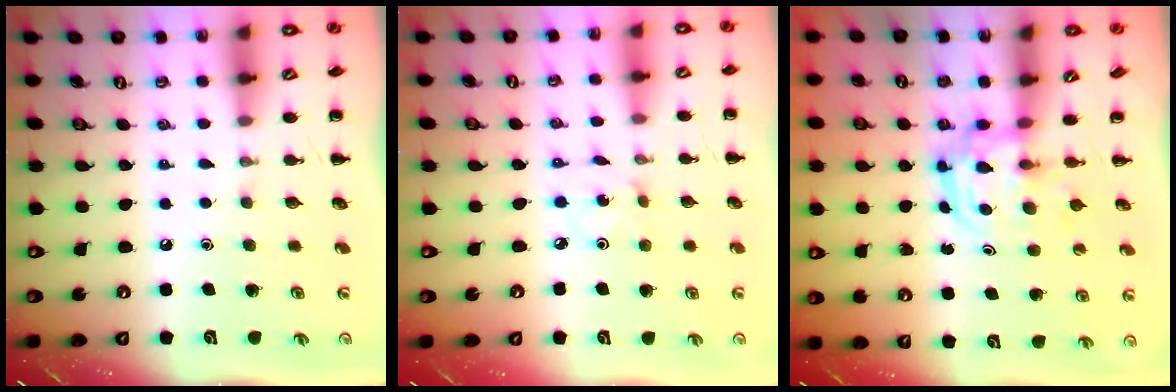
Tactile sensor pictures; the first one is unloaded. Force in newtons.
{"total": 1.0, "press": 1.0, "slide": 0.3}
{"total": 3.1, "press": 3.1, "slide": 0.3}